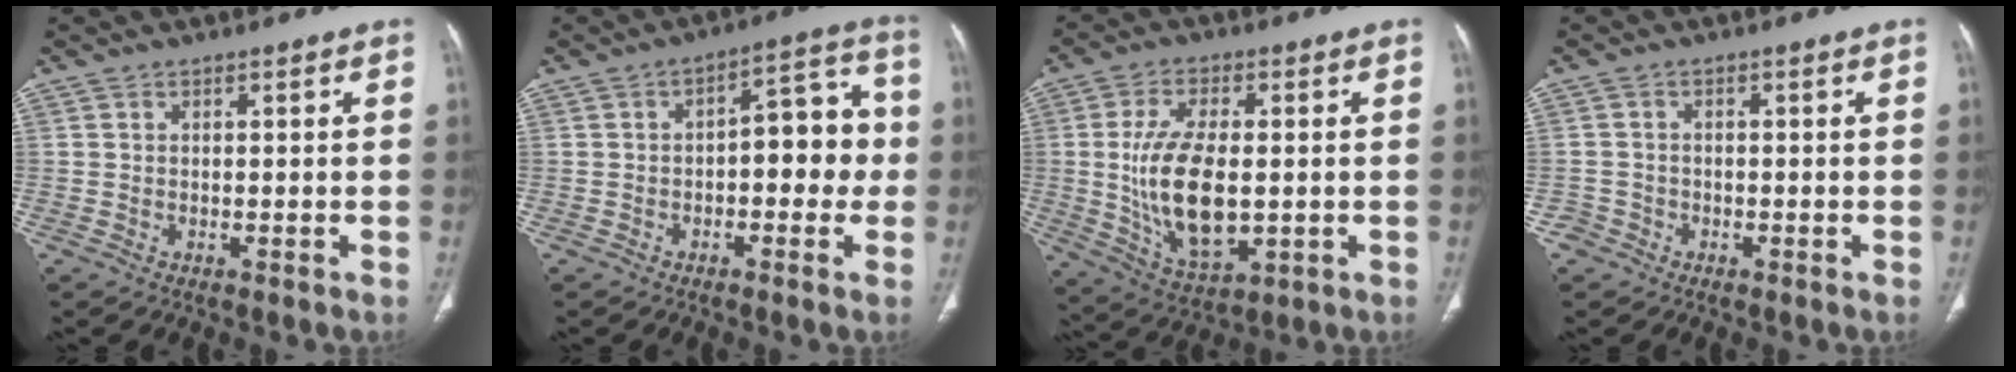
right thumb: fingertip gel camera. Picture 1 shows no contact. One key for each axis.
{"total": 10.3, "fx": -0.8, "fy": 5.3, "fz": 8.8, "tx": -0.075, "ty": 0.037, "tz": -0.018}
{"total": 15.3, "fx": -0.5, "fy": 7.8, "fz": 13.2, "tx": -0.246, "ty": -0.012, "tz": 0.003}
{"total": 2.0, "fx": -1.2, "fy": 1.6, "fz": -0.3, "tx": 0.011, "ty": 0.010, "tz": -0.029}